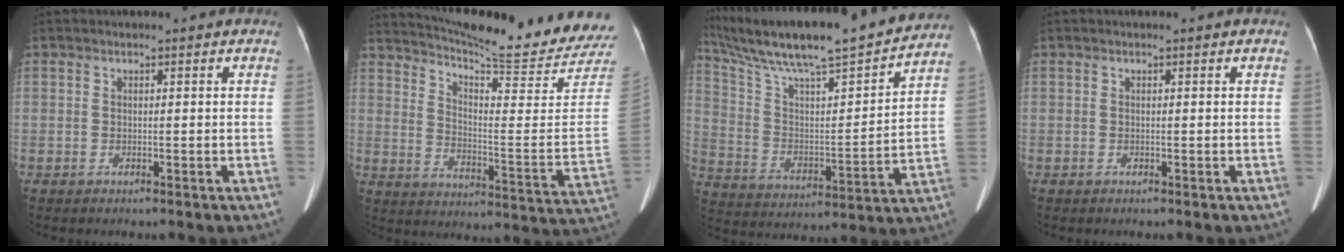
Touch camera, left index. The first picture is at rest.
{"total": 22.9, "force": [21.8, -0.5, 6.9], "torque": [-0.118, -0.124, 0.278]}
{"total": 25.6, "force": [22.0, 2.3, 12.9], "torque": [-0.231, 0.003, 0.342]}
{"total": 0.0}